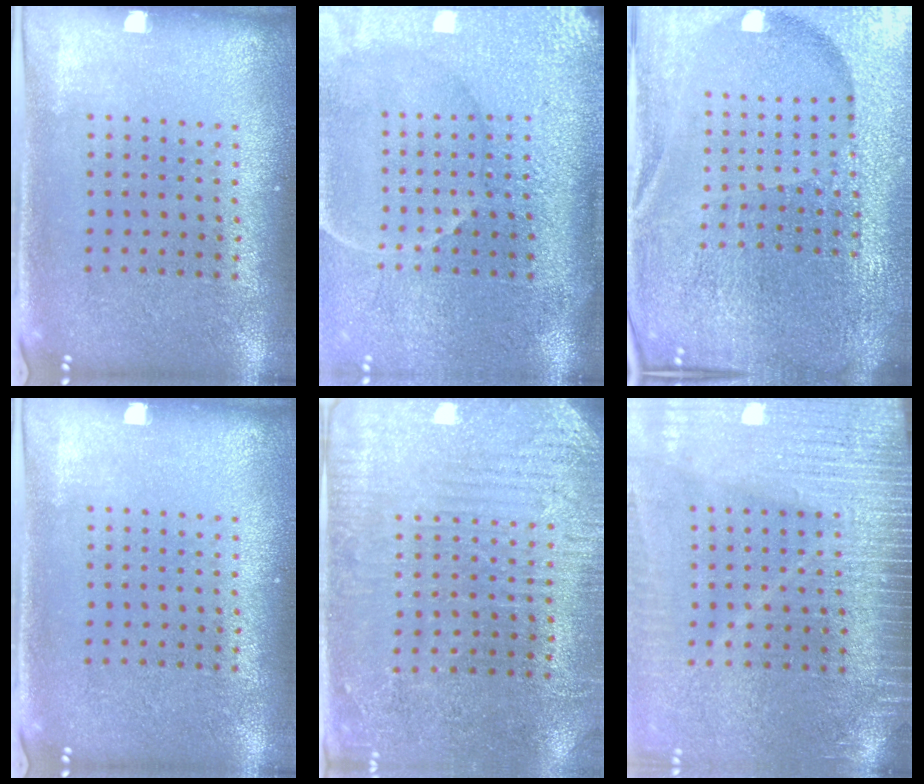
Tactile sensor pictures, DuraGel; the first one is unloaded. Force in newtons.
{"total": 4.5, "press": 3.9, "slide": 2.3}
{"total": 6.3, "press": 5.5, "slide": 3.0}
{"total": 0.0}
{"total": 2.9, "press": 2.8, "slide": 0.6}
{"total": 3.9, "press": 3.4, "slide": 1.9}